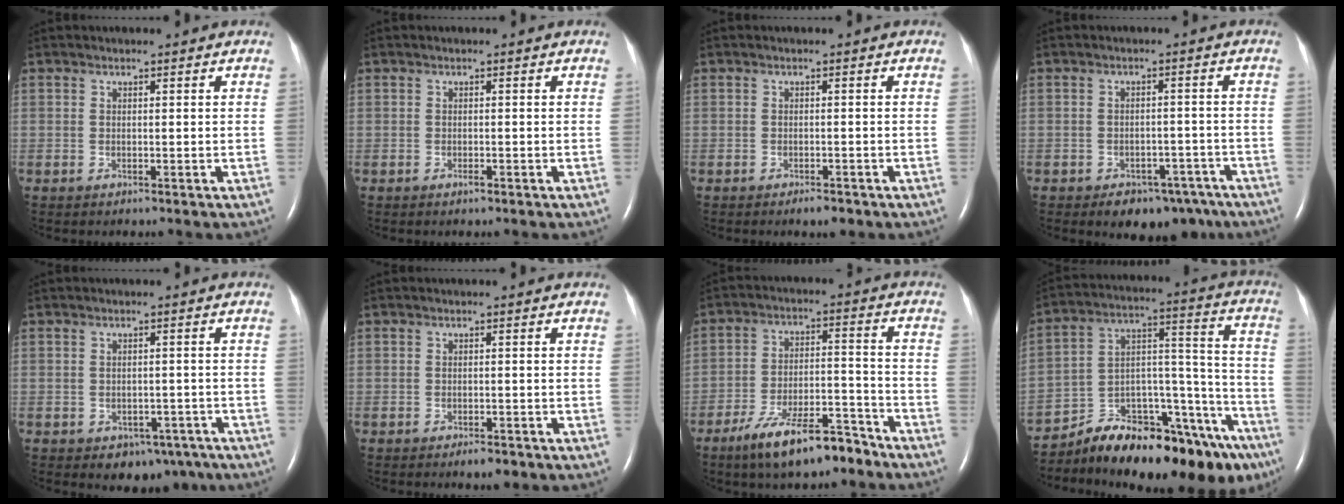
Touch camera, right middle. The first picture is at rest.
{"total": 0.6, "force": [-0.4, 0.1, 0.4], "torque": [-0.009, -0.001, -0.005]}
{"total": 1.8, "force": [-1.3, 0.6, 1.1], "torque": [-0.019, -0.002, -0.014]}
{"total": 8.0, "force": [-6.0, 4.6, 2.8], "torque": [-0.022, 0.018, -0.076]}
{"total": 5.2, "force": [-3.3, 3.5, 2.0], "torque": [-0.019, 0.011, -0.034]}
{"total": 2.0, "force": [-1.4, 0.6, 1.2], "torque": [-0.021, -0.002, -0.015]}
{"total": 11.8, "force": [-8.8, 3.2, 7.2], "torque": [-0.127, 0.002, -0.150]}
{"total": 24.7, "force": [-20.3, 5.7, 12.9], "torque": [-0.113, 0.038, -0.306]}